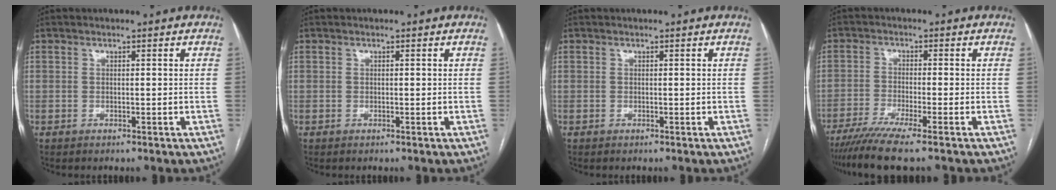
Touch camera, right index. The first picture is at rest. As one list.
[{"total": 0.0}, {"total": 0.0}, {"total": 7.9, "force": [-6.1, -0.8, 4.9], "torque": [-0.075, -0.019, -0.102]}]